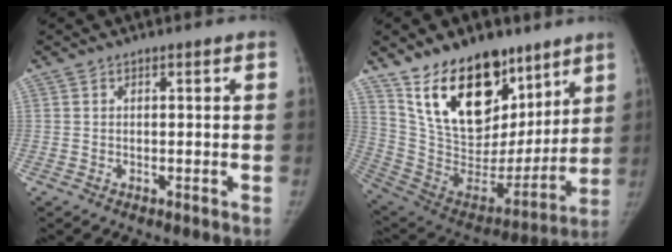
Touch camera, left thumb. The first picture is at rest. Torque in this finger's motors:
{"motor_torque": [2.86, 0.67, 1.12, -1.65, 0.50]}